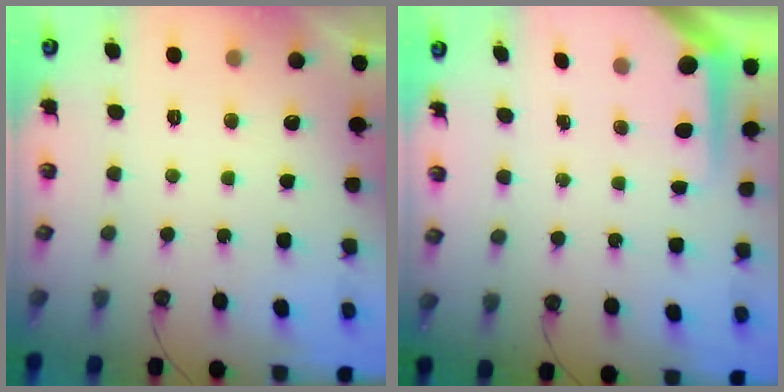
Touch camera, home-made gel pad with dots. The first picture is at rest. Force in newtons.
{"total": 5.2, "press": 5.2, "slide": 0.4}